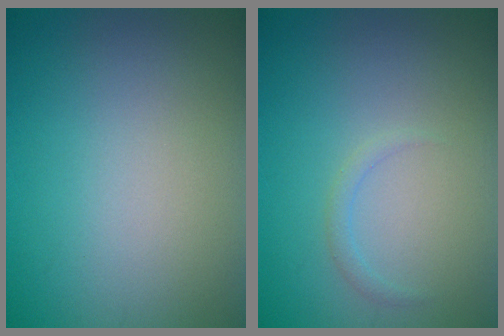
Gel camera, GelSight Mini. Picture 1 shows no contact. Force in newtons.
{"total": 0.9, "press": 0.9, "slide": 0.1}